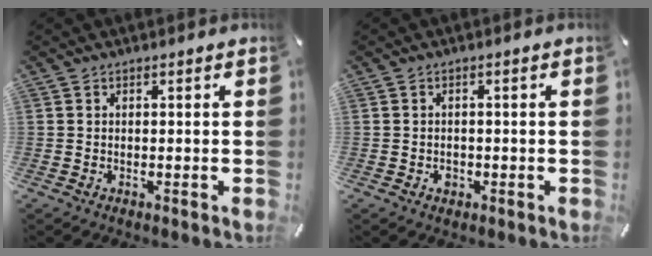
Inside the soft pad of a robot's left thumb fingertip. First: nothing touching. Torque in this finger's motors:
{"motor_torque": [0.00, 0.02, 0.01, -0.01, 0.00]}